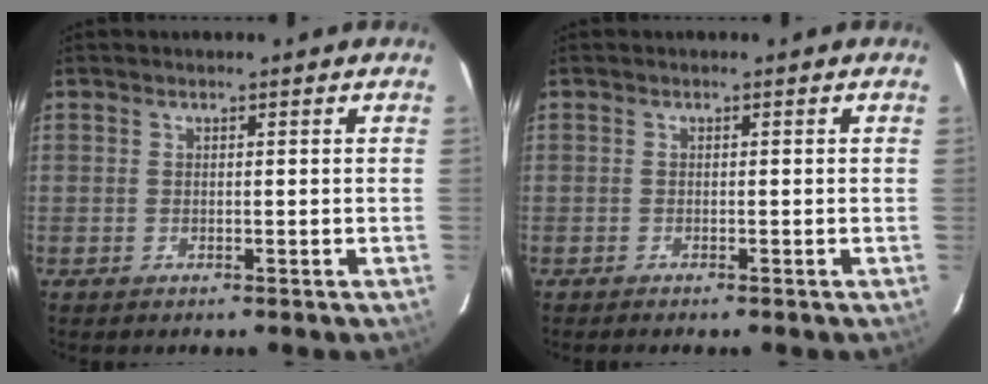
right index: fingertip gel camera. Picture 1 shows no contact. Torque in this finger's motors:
{"motor_torque": [0.04, -0.01, 0.10, 0.02]}